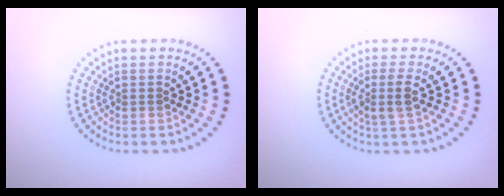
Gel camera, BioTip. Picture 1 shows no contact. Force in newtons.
{"total": 1.8, "press": 1.4, "slide": 1.2}